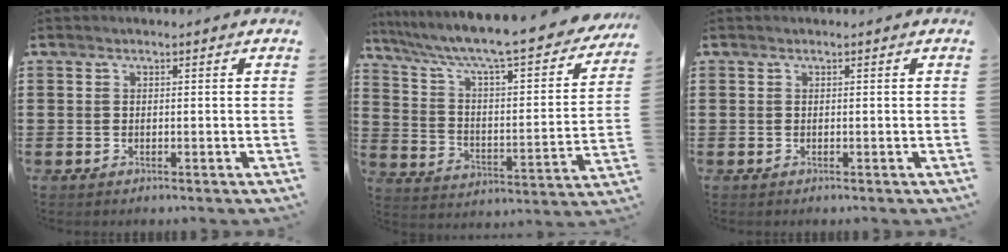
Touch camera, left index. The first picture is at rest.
{"total": 8.7, "force": [7.4, 0.4, 4.5], "torque": [-0.120, -0.057, 0.118]}
{"total": 0.0}